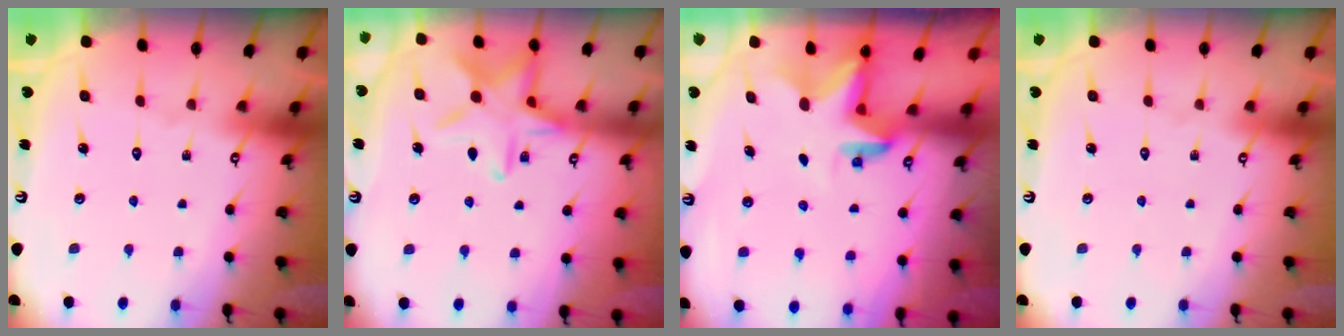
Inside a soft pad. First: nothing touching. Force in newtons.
{"total": 14.1, "press": 14.1, "slide": 0.9}
{"total": 2.8, "press": 2.8, "slide": 0.2}
{"total": 0.0}